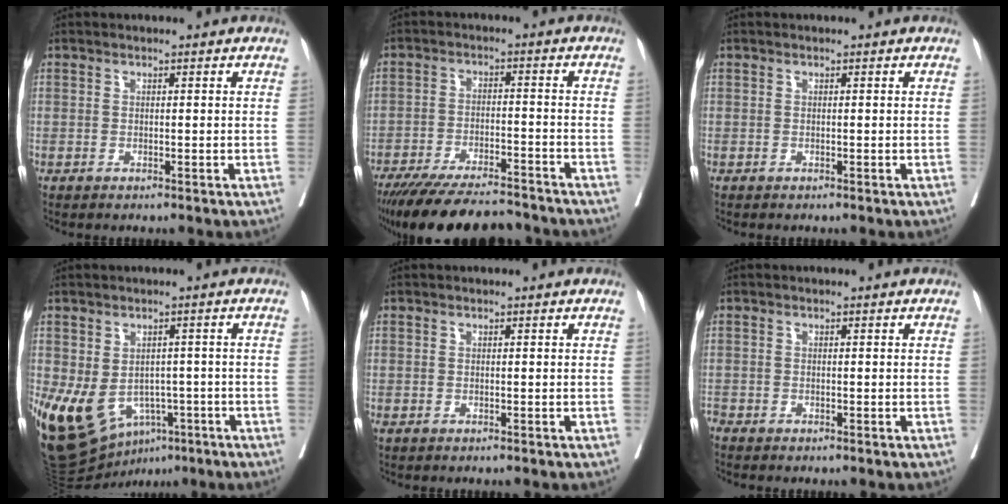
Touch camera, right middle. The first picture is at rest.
{"total": 16.4, "force": [-14.7, 2.6, 6.9], "torque": [-0.132, -0.023, -0.221]}
{"total": 0.0}
{"total": 14.8, "force": [-6.4, 10.2, 8.7], "torque": [-0.183, -0.003, -0.082]}
{"total": 0.0}
{"total": 0.9, "force": [-0.9, 0.3, 0.0], "torque": [-0.006, -0.003, -0.019]}